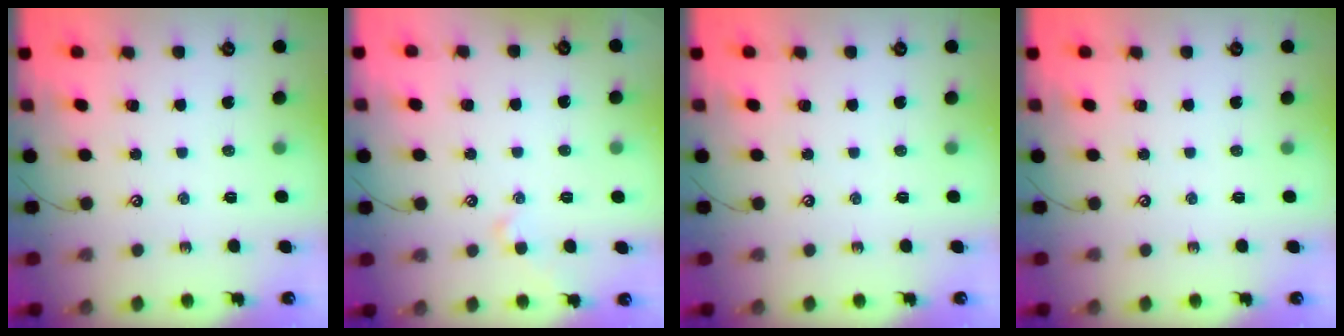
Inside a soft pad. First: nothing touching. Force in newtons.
{"total": 2.0, "press": 2.0, "slide": 0.4}
{"total": 0.0}
{"total": 0.0}